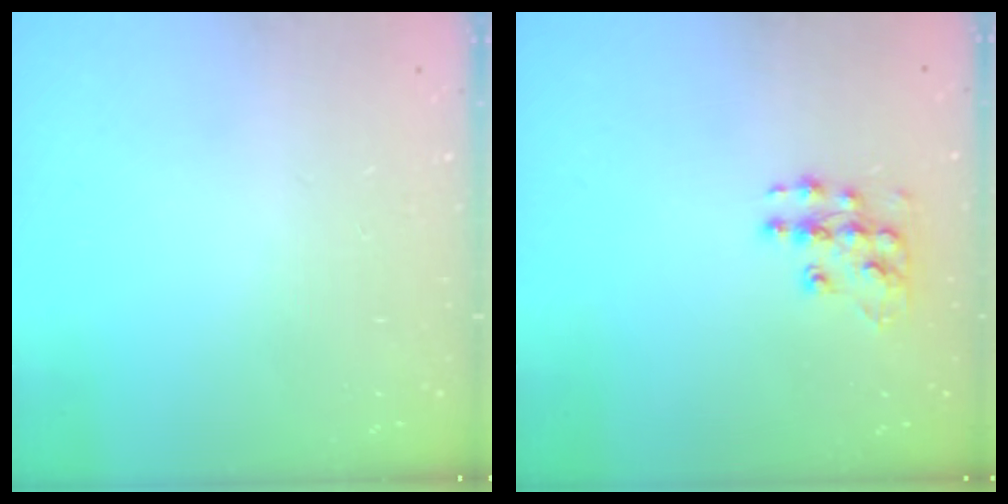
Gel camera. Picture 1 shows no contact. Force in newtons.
{"total": 10.0, "press": 10.0, "slide": 0.7}